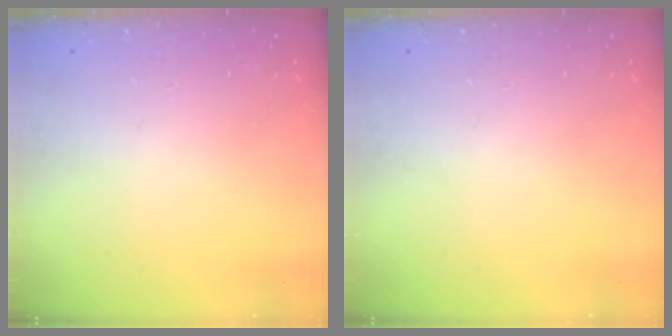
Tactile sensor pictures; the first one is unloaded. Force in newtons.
{"total": 0.0}